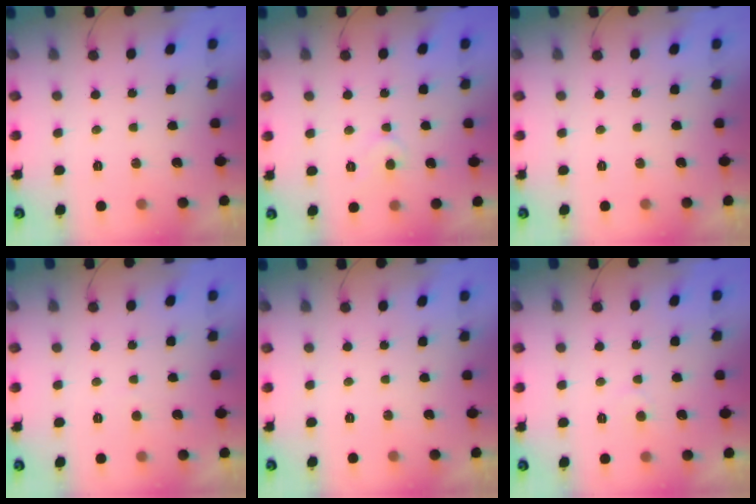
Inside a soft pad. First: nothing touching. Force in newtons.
{"total": 4.7, "press": 4.7, "slide": 0.5}
{"total": 0.0}
{"total": 1.4, "press": 1.4, "slide": 0.2}
{"total": 0.0}
{"total": 3.9, "press": 3.9, "slide": 0.3}